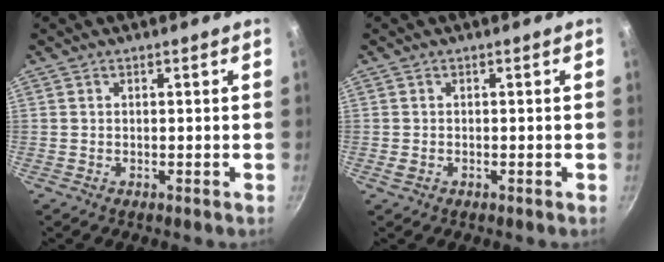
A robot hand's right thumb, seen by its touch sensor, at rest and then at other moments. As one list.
[{"total": 1.1, "force": [-0.4, 0.8, 0.7], "torque": [-0.013, 0.001, -0.008]}]